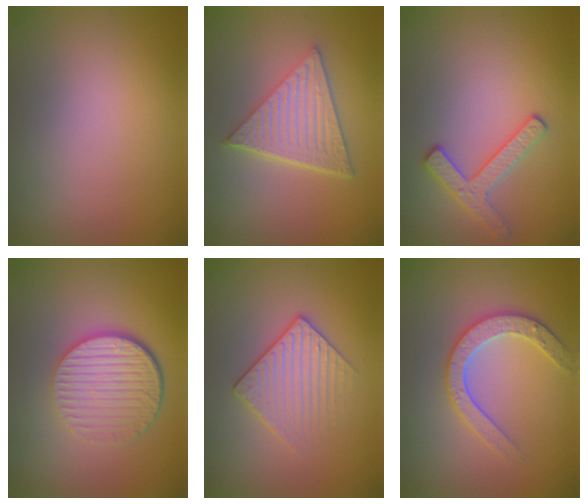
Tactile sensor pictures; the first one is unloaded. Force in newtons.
{"total": 6.3, "press": 4.6, "slide": 4.3}
{"total": 2.5, "press": 2.4, "slide": 0.5}
{"total": 6.3, "press": 4.2, "slide": 4.6}
{"total": 3.1, "press": 2.9, "slide": 1.2}
{"total": 3.2, "press": 3.1, "slide": 1.0}